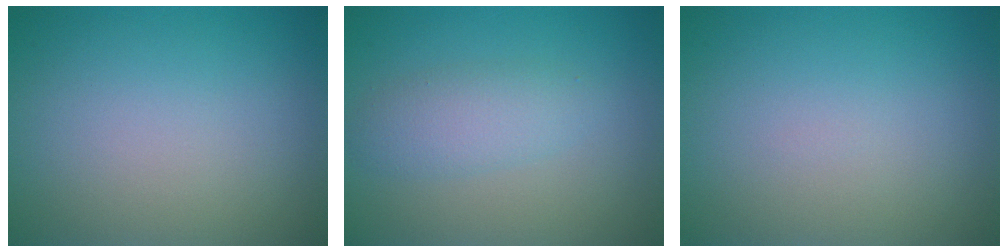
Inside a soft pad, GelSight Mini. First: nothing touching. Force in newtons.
{"total": 2.6, "press": 2.6, "slide": 0.2}
{"total": 0.0}